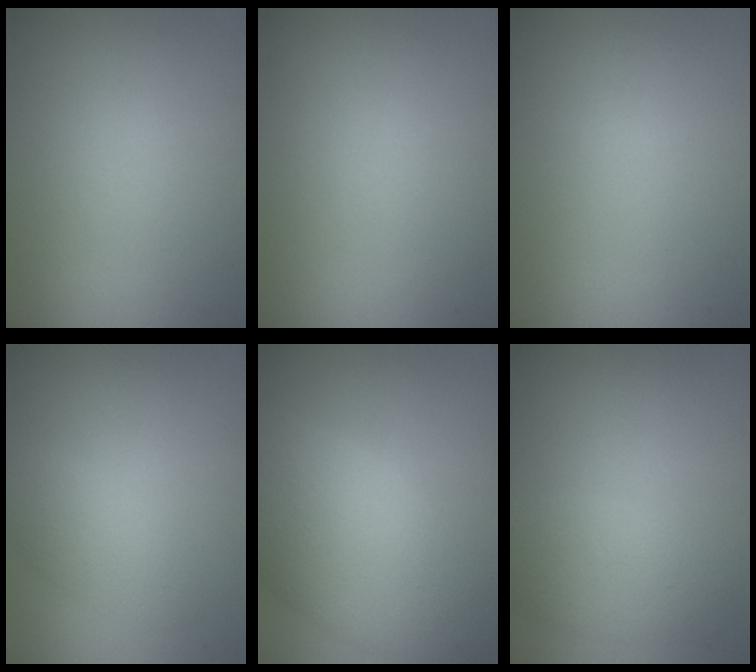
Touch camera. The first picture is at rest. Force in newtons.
{"total": 0.0}
{"total": 0.0}
{"total": 2.4, "press": 2.4, "slide": 0.1}
{"total": 9.9, "press": 9.9, "slide": 0.7}
{"total": 3.5, "press": 3.5, "slide": 0.1}